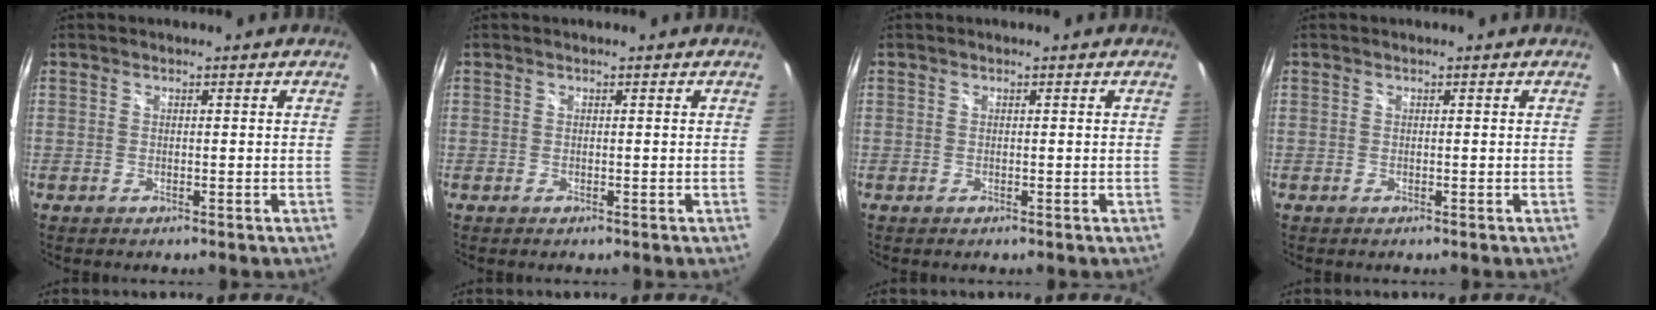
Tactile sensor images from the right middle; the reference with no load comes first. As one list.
[{"total": 0.0}, {"total": 0.0}, {"total": 0.0}]